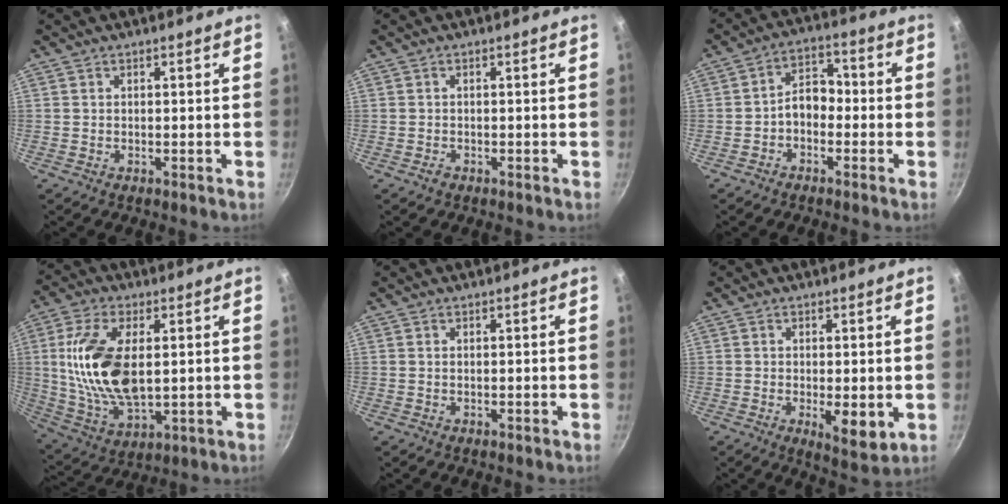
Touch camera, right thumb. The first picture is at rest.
{"total": 0.8, "force": [-0.6, 0.5, 0.2], "torque": [-0.003, 0.001, -0.012]}
{"total": 6.5, "force": [-1.5, 4.5, 4.4], "torque": [-0.051, 0.032, -0.039]}
{"total": 17.5, "force": [2.0, 8.8, 15.0], "torque": [-0.301, -0.012, 0.045]}
{"total": 0.0}
{"total": 6.0, "force": [-1.2, 2.2, 5.4], "torque": [-0.080, -0.017, -0.013]}